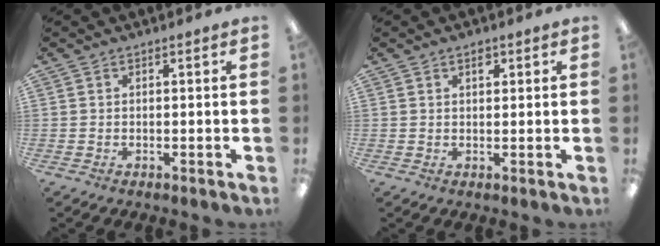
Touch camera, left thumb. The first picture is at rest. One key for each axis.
{"total": 2.2, "fx": 1.3, "fy": 1.2, "fz": 1.2, "tx": -0.002, "ty": -0.007, "tz": 0.018}